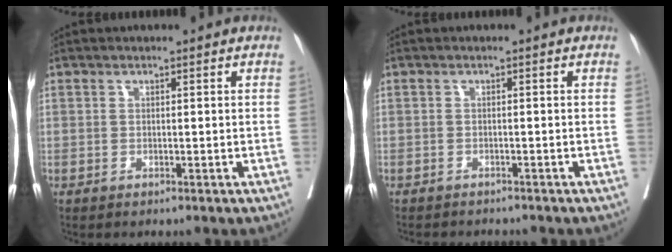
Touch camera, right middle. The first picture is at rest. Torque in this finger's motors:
{"motor_torque": [0.01, -0.27, 0.01, 0.01]}